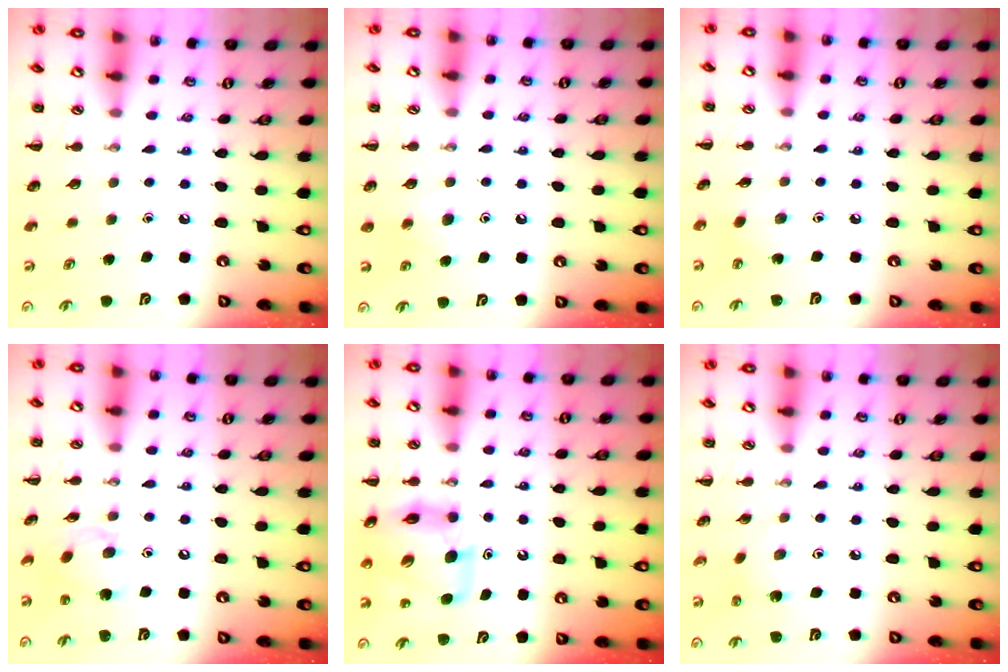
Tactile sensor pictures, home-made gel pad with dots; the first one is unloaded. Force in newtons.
{"total": 5.2, "press": 5.0, "slide": 1.3}
{"total": 2.8, "press": 2.6, "slide": 0.9}
{"total": 12.0, "press": 11.6, "slide": 3.0}
{"total": 11.3, "press": 10.8, "slide": 3.1}
{"total": 2.1, "press": 2.0, "slide": 0.5}